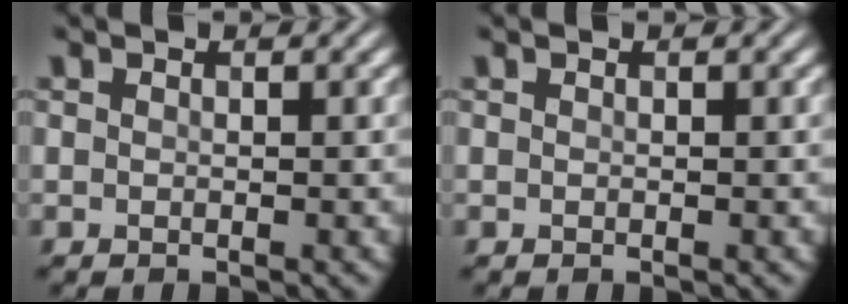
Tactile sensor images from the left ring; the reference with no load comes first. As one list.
[{"total": 0.0}]